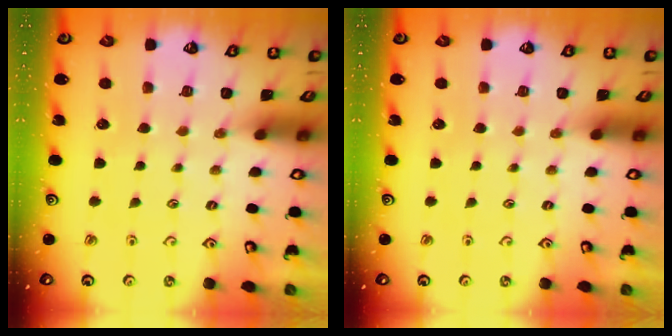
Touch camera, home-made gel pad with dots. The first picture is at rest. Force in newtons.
{"total": 0.0}